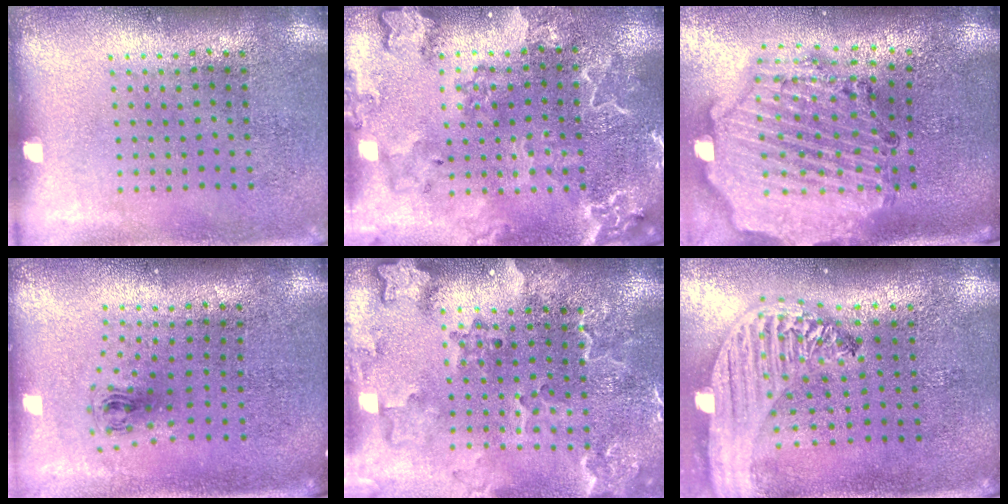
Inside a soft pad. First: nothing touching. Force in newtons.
{"total": 2.6, "press": 2.5, "slide": 0.9}
{"total": 2.9, "press": 2.6, "slide": 1.2}
{"total": 0.8, "press": 0.4, "slide": 0.7}
{"total": 2.7, "press": 2.4, "slide": 1.2}
{"total": 2.6, "press": 2.1, "slide": 1.6}